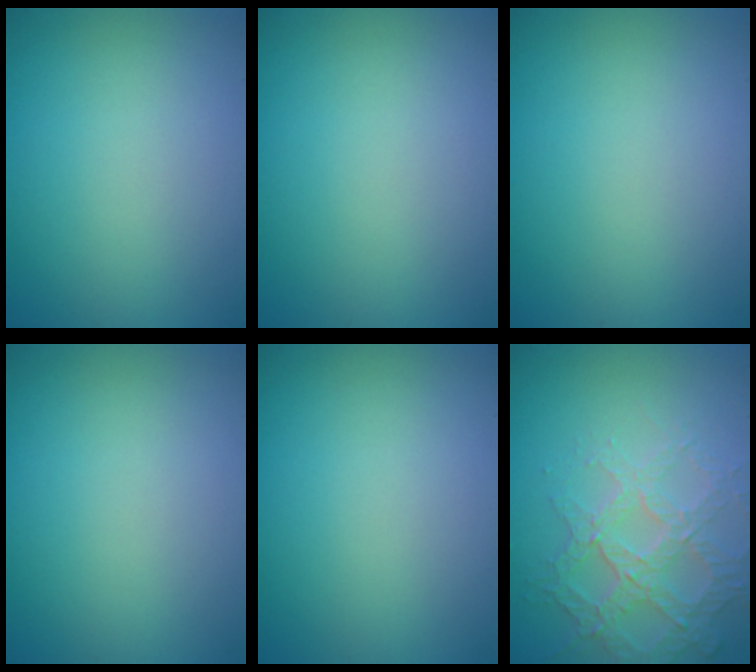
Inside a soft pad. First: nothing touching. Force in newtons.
{"total": 0.0}
{"total": 0.0}
{"total": 0.0}
{"total": 0.0}
{"total": 3.8, "press": 3.7, "slide": 0.9}